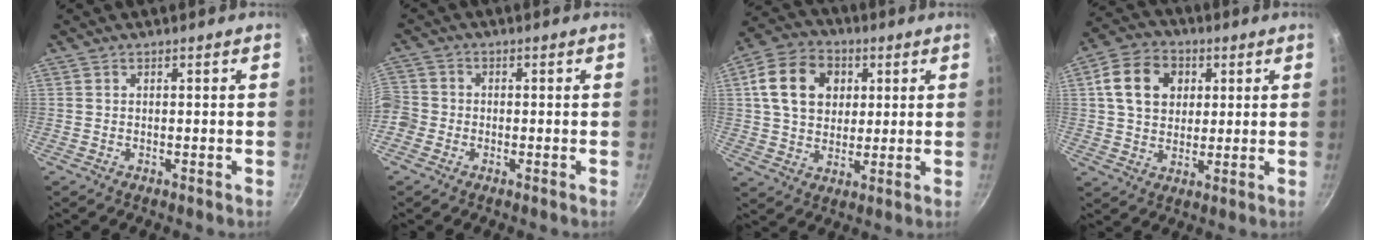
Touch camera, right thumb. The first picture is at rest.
{"total": 6.8, "force": [-2.0, 6.1, 2.4], "torque": [-0.051, 0.024, -0.053]}
{"total": 13.7, "force": [3.6, 10.6, 7.9], "torque": [-0.121, 0.007, 0.050]}
{"total": 11.6, "force": [3.1, 9.0, 6.5], "torque": [-0.097, 0.007, 0.041]}